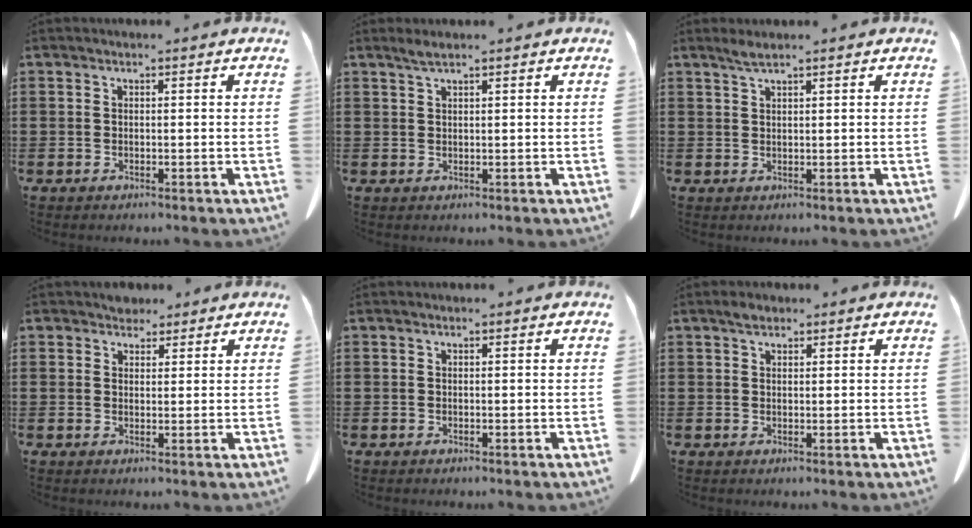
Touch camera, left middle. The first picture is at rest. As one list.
[{"total": 1.5, "force": [1.1, 0.1, 1.0], "torque": [-0.022, 0.001, 0.019]}, {"total": 1.6, "force": [1.2, 0.1, 1.0], "torque": [-0.021, 0.001, 0.022]}, {"total": 2.4, "force": [2.0, 1.2, 0.3], "torque": [-0.003, 0.005, 0.037]}, {"total": 0.0}, {"total": 1.4, "force": [1.0, 0.7, 0.7], "torque": [-0.008, 0.001, 0.017]}]